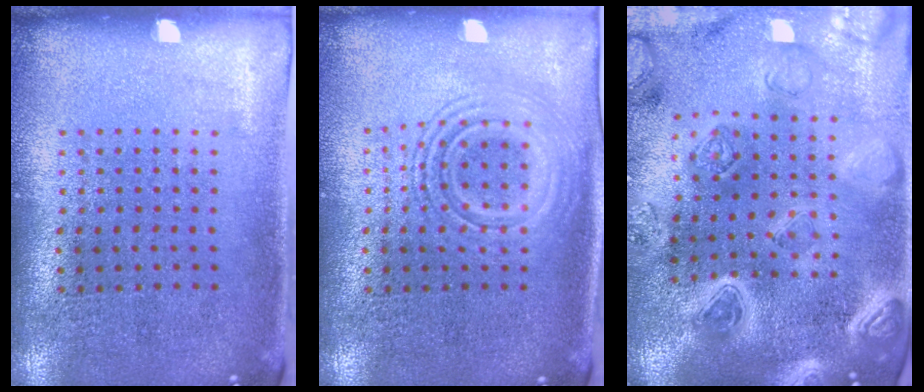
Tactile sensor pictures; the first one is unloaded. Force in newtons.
{"total": 2.4, "press": 2.4, "slide": 0.4}
{"total": 4.6, "press": 4.0, "slide": 2.2}